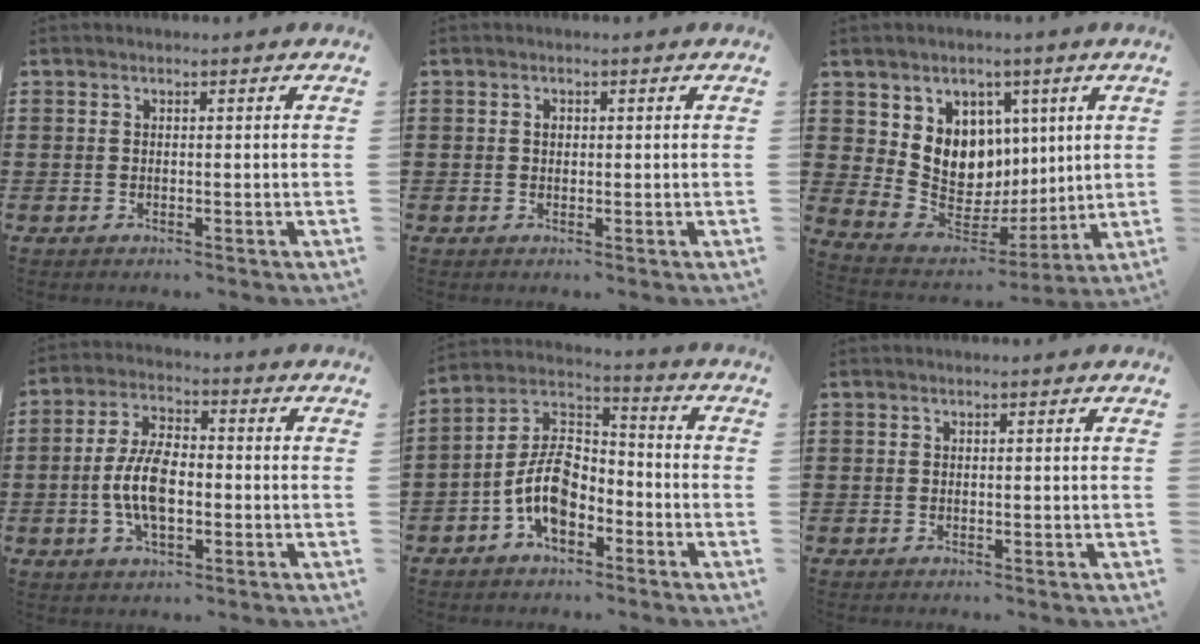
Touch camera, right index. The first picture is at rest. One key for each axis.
{"total": 1.0, "fx": 0.2, "fy": 0.7, "fz": 0.7, "tx": -0.015, "ty": 0.004, "tz": 0.004}
{"total": 9.2, "fx": 3.2, "fy": 8.2, "fz": 2.5, "tx": -0.075, "ty": -0.042, "tz": 0.068}
{"total": 8.1, "fx": -1.4, "fy": 3.9, "fz": 7.0, "tx": -0.165, "ty": -0.003, "tz": -0.035}
{"total": 9.3, "fx": -3.9, "fy": 5.2, "fz": 6.6, "tx": -0.165, "ty": 0.004, "tz": -0.081}
{"total": 0.0}